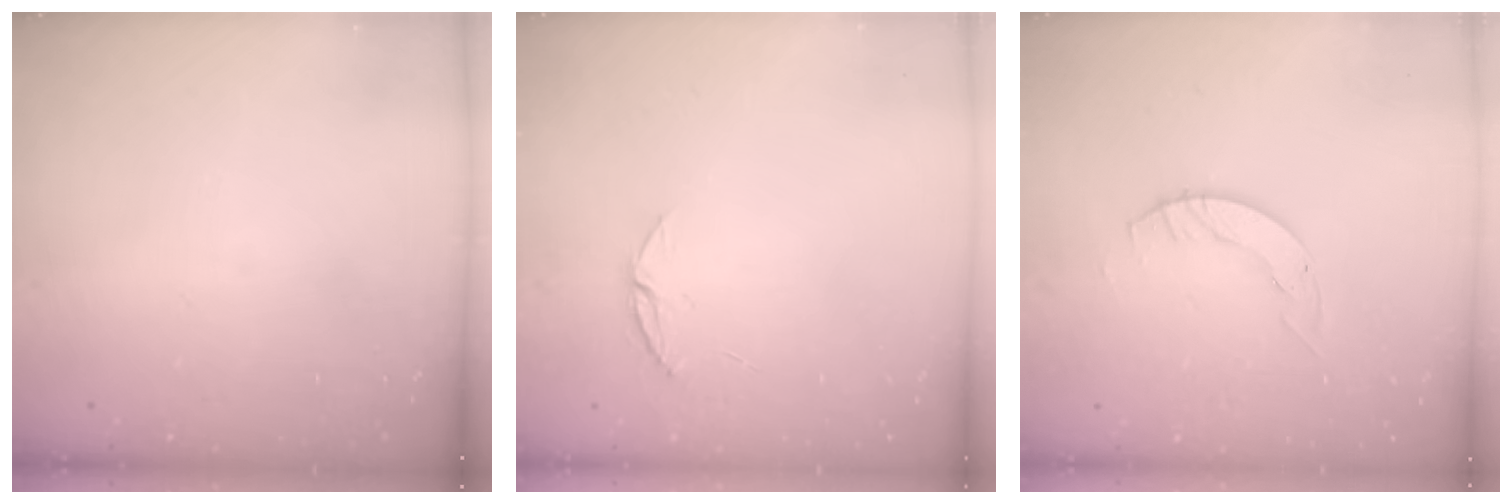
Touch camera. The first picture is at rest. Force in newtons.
{"total": 4.6, "press": 4.5, "slide": 0.4}
{"total": 2.1, "press": 2.1, "slide": 0.3}